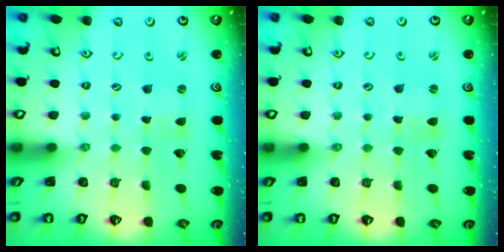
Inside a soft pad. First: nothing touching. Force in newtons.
{"total": 0.9, "press": 0.8, "slide": 0.2}